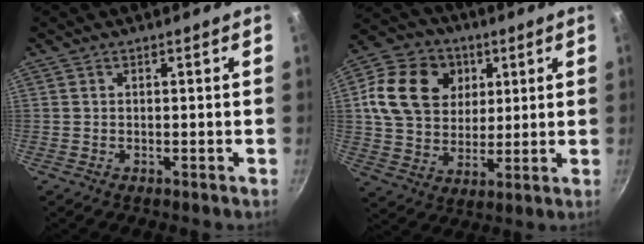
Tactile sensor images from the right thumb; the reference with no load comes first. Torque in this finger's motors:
{"motor_torque": [-1.05, 1.95, 0.73, -0.49, 0.31]}